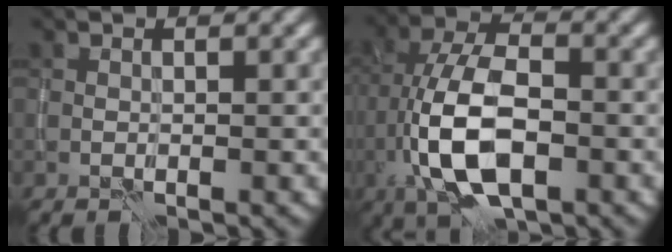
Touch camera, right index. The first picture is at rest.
{"total": 9.8, "force": [-3.1, 4.7, 8.1], "torque": [-0.164, 0.001, -0.061]}